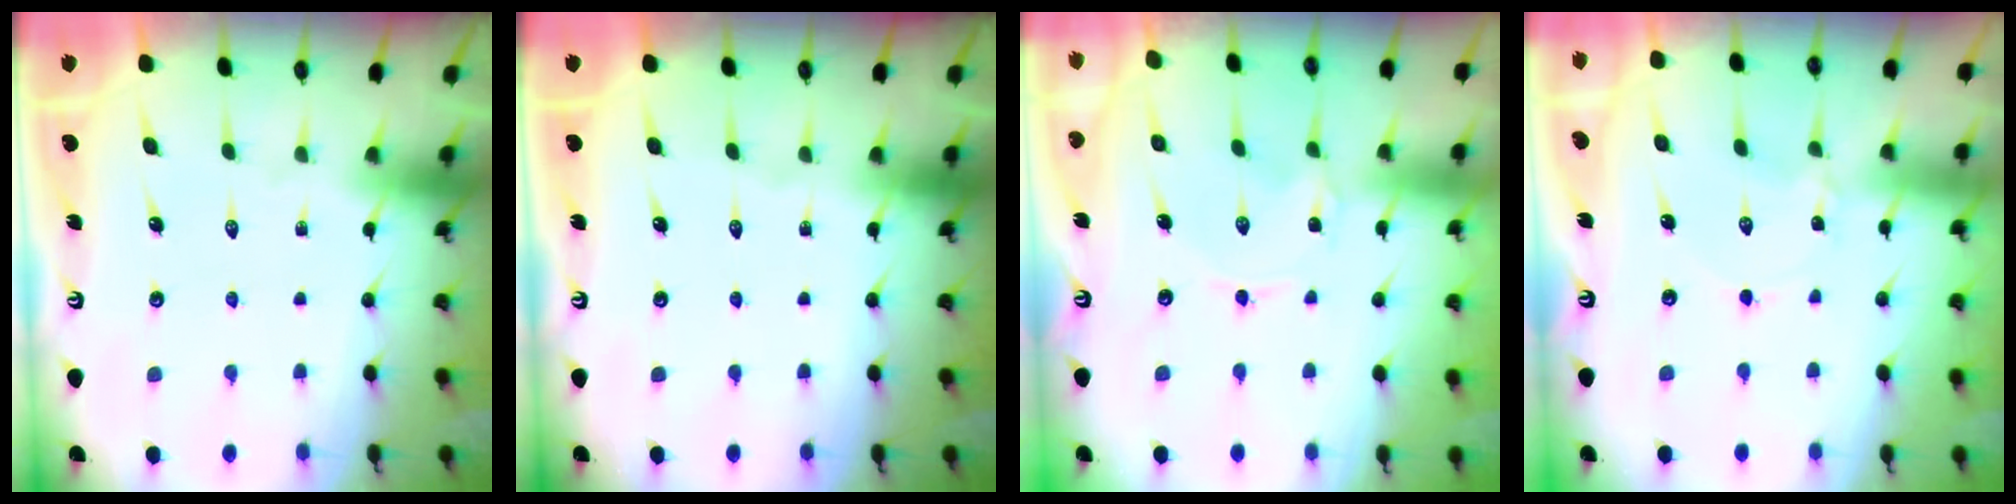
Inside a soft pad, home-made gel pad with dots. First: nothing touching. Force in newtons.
{"total": 0.0}
{"total": 0.6, "press": 0.6, "slide": 0.1}
{"total": 1.6, "press": 1.6, "slide": 0.1}